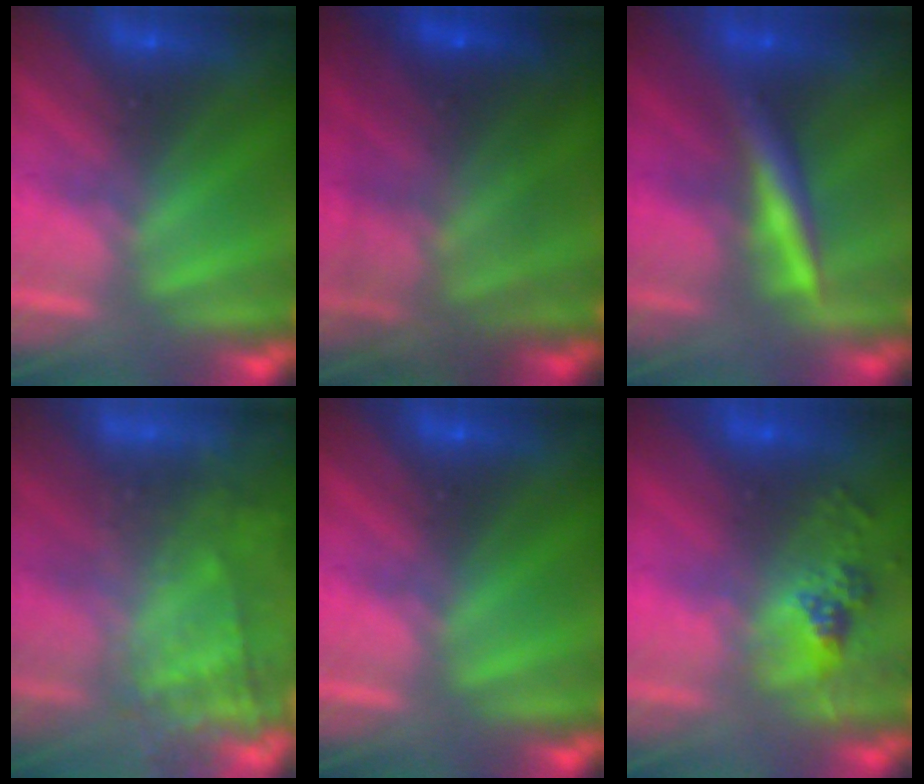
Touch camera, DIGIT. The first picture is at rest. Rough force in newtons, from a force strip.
{"total": 7.4}
{"total": 2.9}
{"total": 7.8}
{"total": 0.0}
{"total": 2.5}